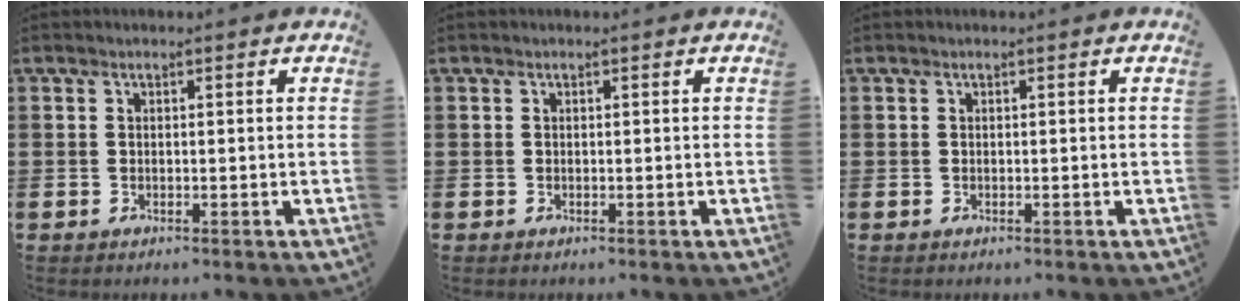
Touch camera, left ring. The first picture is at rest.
{"total": 0.0}
{"total": 0.0}